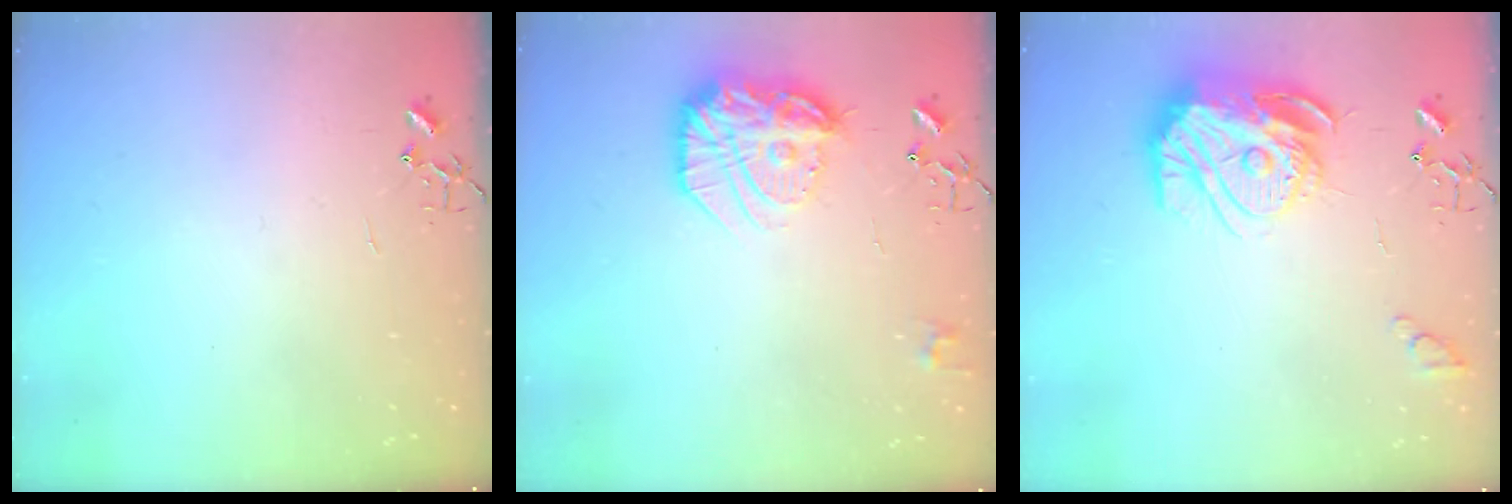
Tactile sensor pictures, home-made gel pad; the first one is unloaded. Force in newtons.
{"total": 19.0, "press": 19.0, "slide": 1.7}
{"total": 16.7, "press": 16.7, "slide": 1.6}